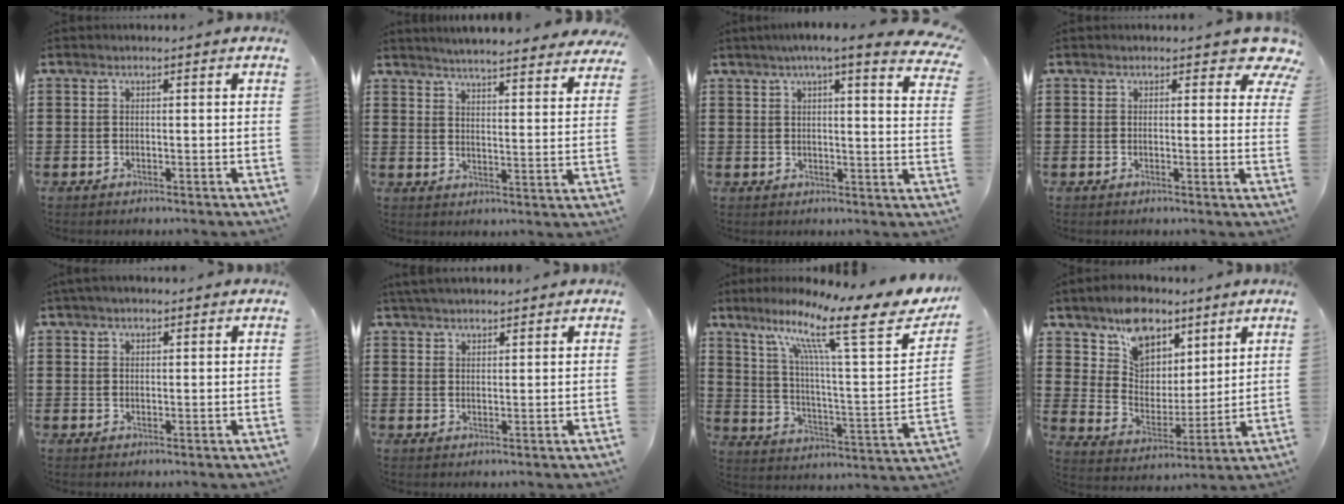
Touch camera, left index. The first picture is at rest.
{"total": 4.3, "force": [4.2, -0.3, 0.4], "torque": [-0.022, -0.031, 0.071]}
{"total": 5.7, "force": [4.8, 0.3, 3.0], "torque": [-0.067, -0.009, 0.083]}
{"total": 3.5, "force": [2.6, 1.5, 1.9], "torque": [-0.017, -0.013, 0.039]}
{"total": 1.8, "force": [1.5, 0.7, 0.7], "torque": [-0.016, 0.005, 0.028]}
{"total": 2.8, "force": [2.7, 0.4, 0.5], "torque": [-0.016, 0.000, 0.054]}
{"total": 17.0, "force": [10.9, 2.5, 12.7], "torque": [-0.241, -0.053, 0.168]}
{"total": 8.8, "force": [6.8, 5.3, 1.7], "torque": [-0.052, -0.029, 0.128]}